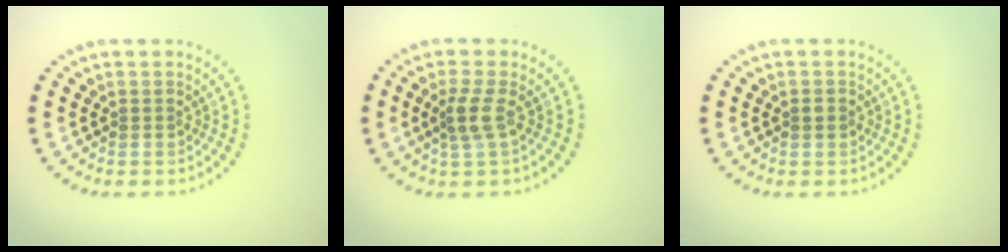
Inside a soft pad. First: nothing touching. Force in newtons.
{"total": 2.1, "press": 1.6, "slide": 1.3}
{"total": 1.1, "press": 1.1, "slide": 0.1}